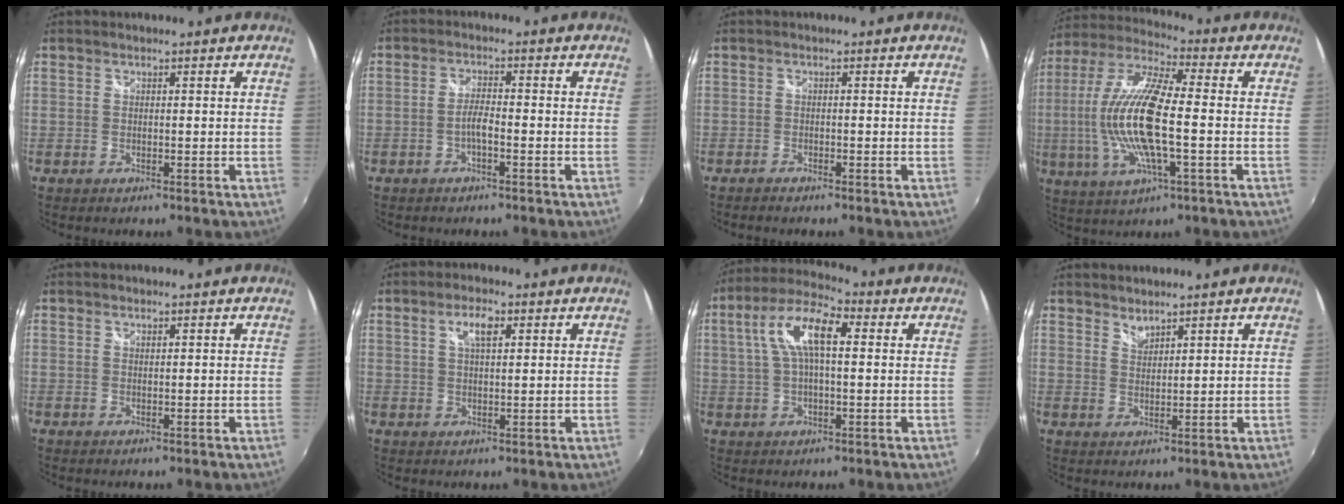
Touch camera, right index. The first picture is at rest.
{"total": 2.7, "force": [-1.2, 0.4, 2.4], "torque": [-0.051, 0.006, -0.025]}
{"total": 1.4, "force": [-1.3, 0.3, 0.4], "torque": [-0.015, -0.007, -0.026]}
{"total": 17.4, "force": [-1.7, 4.3, 16.8], "torque": [-0.326, -0.003, -0.036]}
{"total": 0.0}
{"total": 4.0, "force": [1.6, 1.4, 3.3], "torque": [-0.059, 0.007, 0.027]}
{"total": 10.7, "force": [2.2, 4.0, 9.6], "torque": [-0.188, 0.026, 0.035]}
{"total": 2.3, "force": [2.2, 0.4, 0.5], "torque": [-0.005, 0.001, 0.038]}